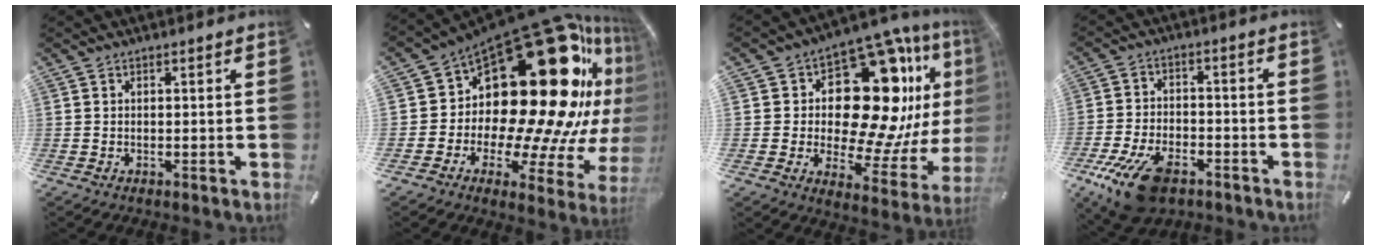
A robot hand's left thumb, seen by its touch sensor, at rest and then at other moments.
{"total": 38.1, "force": [12.8, 20.8, 29.2], "torque": [-0.412, -0.168, 0.276]}
{"total": 22.3, "force": [8.5, 12.9, 16.0], "torque": [-0.222, -0.091, 0.147]}
{"total": 13.4, "force": [-7.8, 6.8, 8.5], "torque": [-0.170, 0.035, -0.138]}